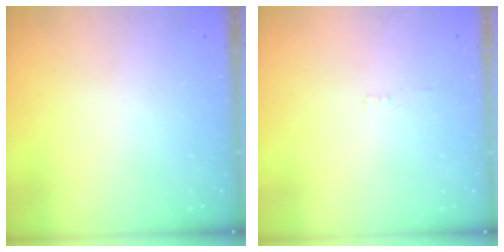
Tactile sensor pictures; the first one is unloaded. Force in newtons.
{"total": 1.1, "press": 1.0, "slide": 0.3}